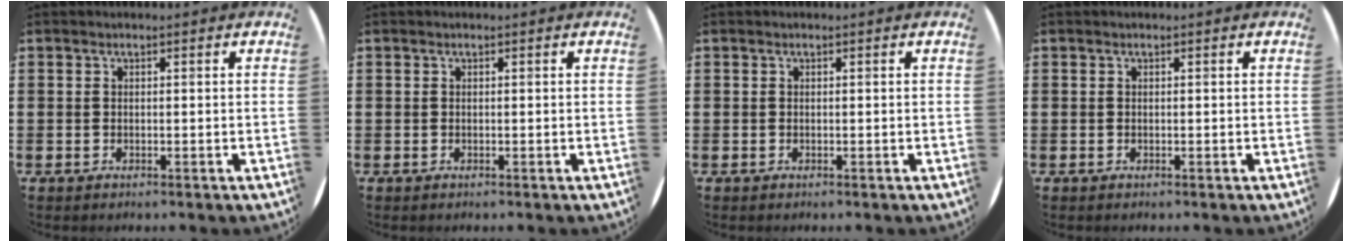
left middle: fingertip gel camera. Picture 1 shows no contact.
{"total": 0.0}
{"total": 0.0}
{"total": 0.0}